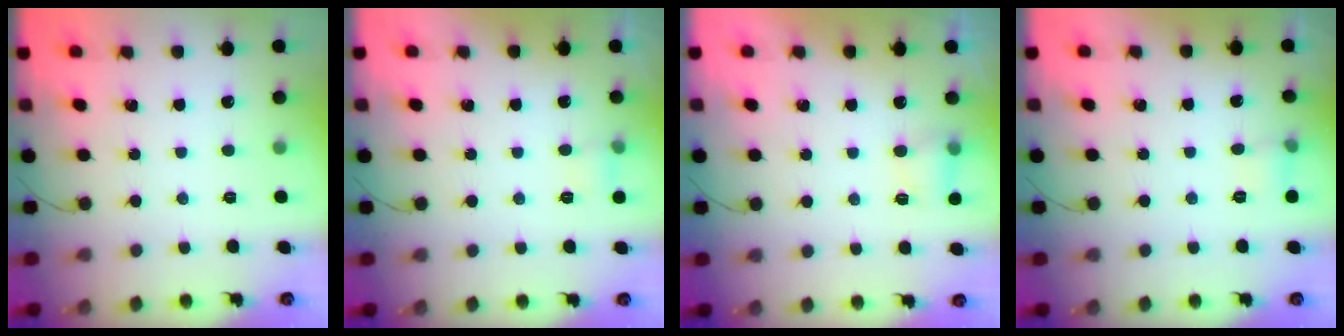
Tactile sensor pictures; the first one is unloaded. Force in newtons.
{"total": 3.8, "press": 3.6, "slide": 1.2}
{"total": 5.2, "press": 4.9, "slide": 1.6}
{"total": 5.9, "press": 5.0, "slide": 3.1}